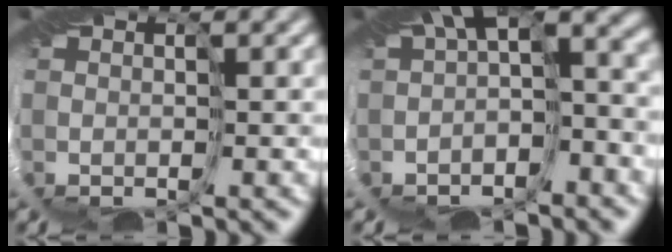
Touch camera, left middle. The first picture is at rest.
{"total": 8.4, "force": [0.6, 4.0, 7.4], "torque": [-0.109, 0.005, 0.005]}